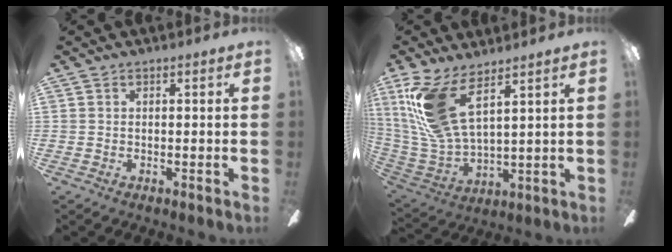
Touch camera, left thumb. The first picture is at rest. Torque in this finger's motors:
{"motor_torque": [0.28, 0.42, 1.39, -1.39, 0.16]}